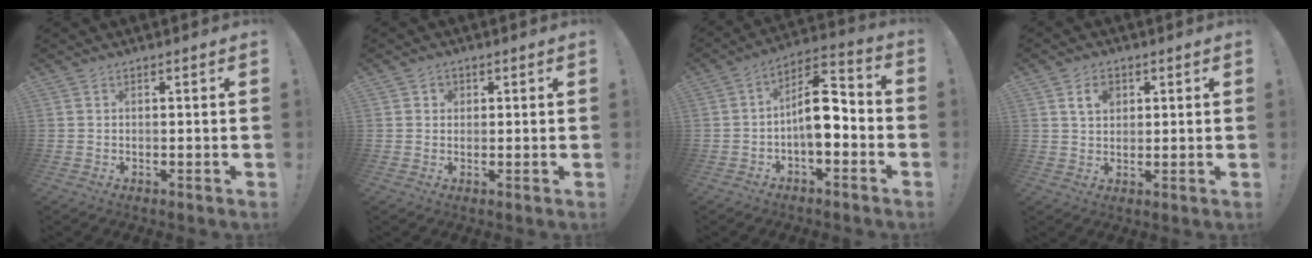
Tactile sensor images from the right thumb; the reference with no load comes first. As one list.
[{"total": 1.9, "force": [0.6, 1.8, 0.4], "torque": [-0.006, -0.002, 0.011]}, {"total": 12.4, "force": [-2.0, 6.2, 10.6], "torque": [-0.162, 0.018, -0.034]}, {"total": 5.7, "force": [2.3, 4.1, 3.2], "torque": [-0.043, 0.001, 0.039]}]